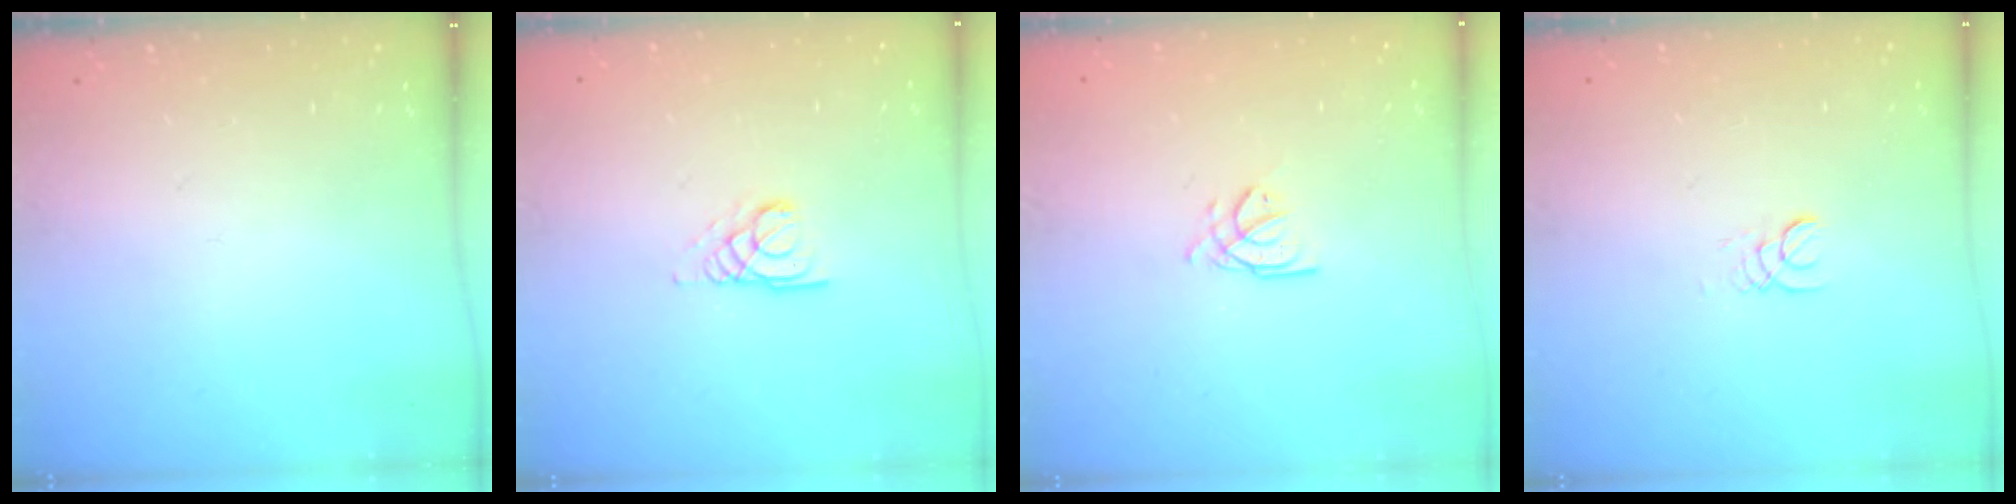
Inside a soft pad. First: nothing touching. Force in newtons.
{"total": 3.1, "press": 3.1, "slide": 0.1}
{"total": 3.1, "press": 3.1, "slide": 0.2}
{"total": 1.2, "press": 1.2, "slide": 0.0}